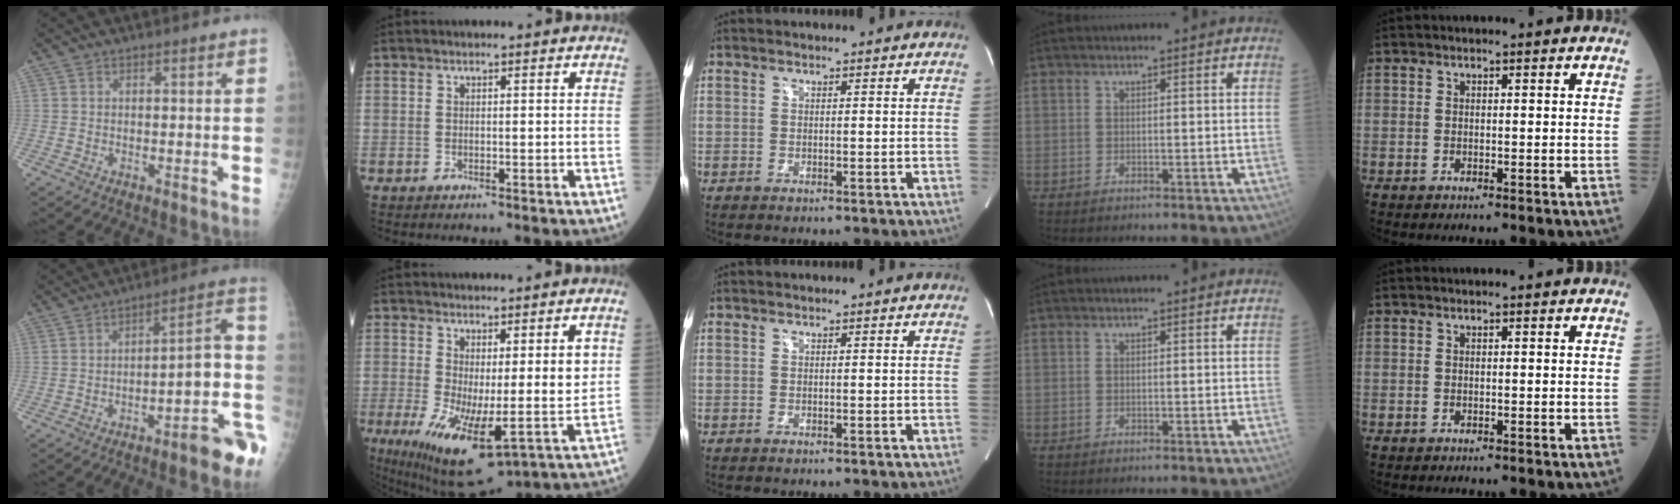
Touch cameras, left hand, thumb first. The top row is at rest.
{"thumb": {"total": 12.9, "force": [-6.3, 2.9, 10.8], "torque": [-0.113, 0.066, -0.088]}, "index": {"total": 12.1, "force": [0.4, 2.5, 11.8], "torque": [-0.203, -0.014, 0.021]}}